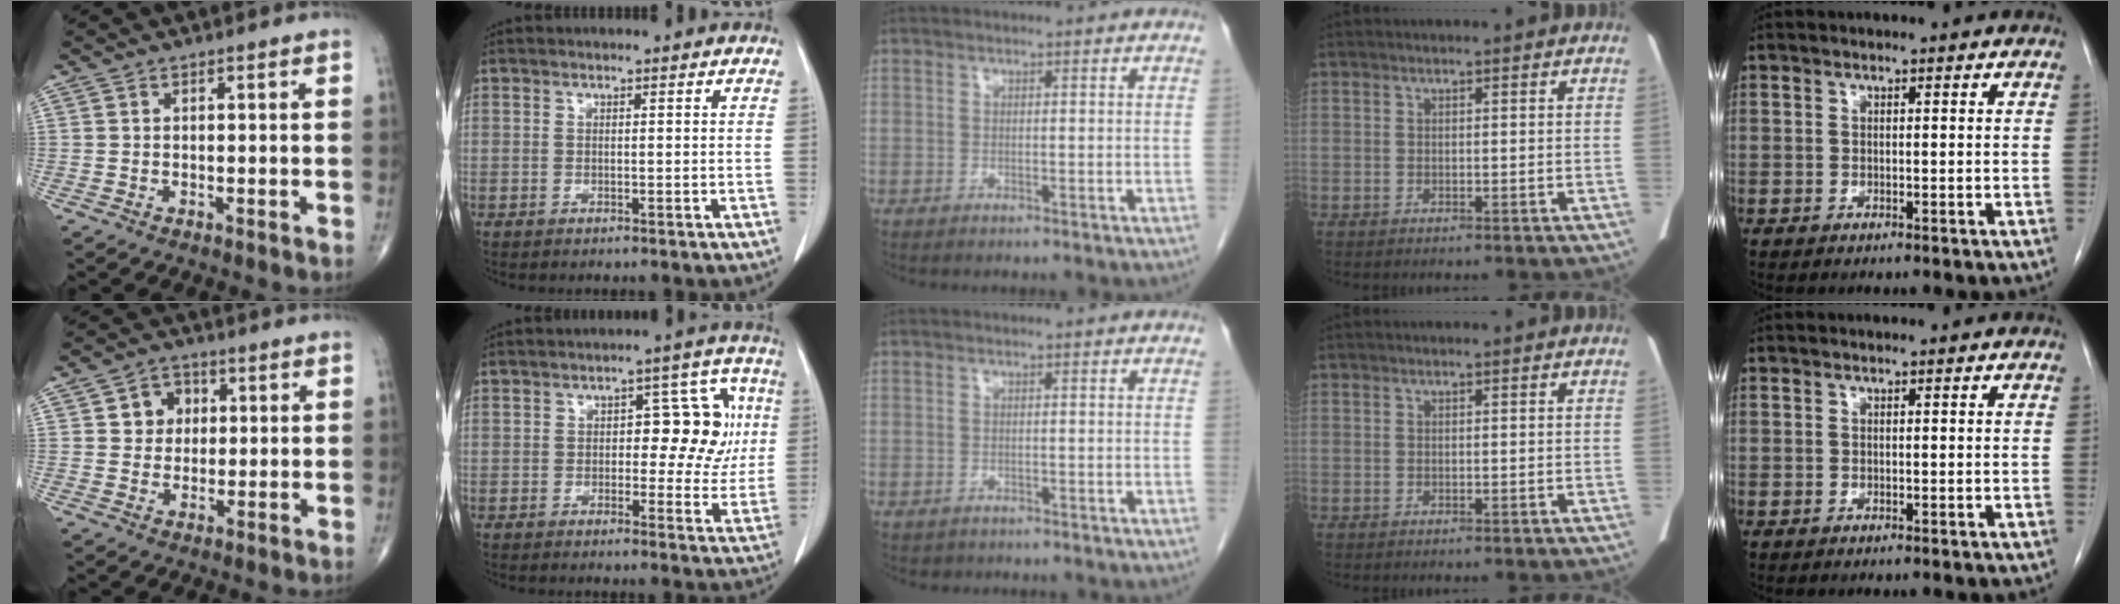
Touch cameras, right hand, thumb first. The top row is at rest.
{"thumb": {"total": 5.6, "force": [1.3, 4.9, 2.3], "torque": [-0.003, 0.002, 0.016]}, "index": {"total": 9.8, "force": [1.0, 4.8, 8.5], "torque": [-0.085, 0.034, 0.013]}, "middle": {"total": 0.5, "force": [-0.3, 0.4, 0.1], "torque": [-0.013, 0.003, -0.002]}}